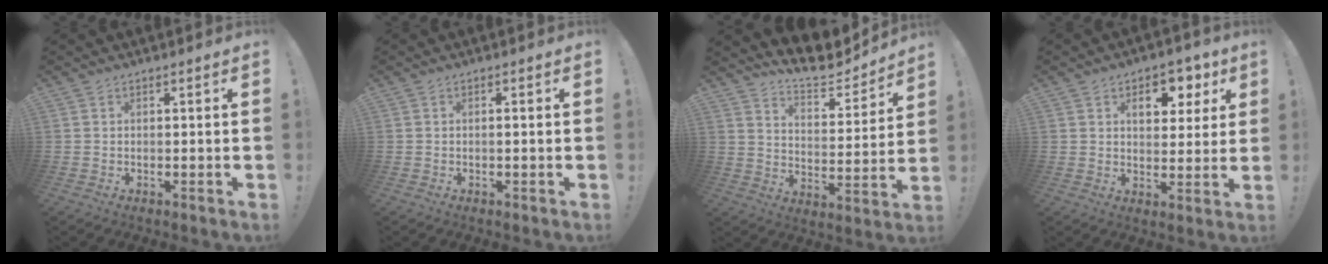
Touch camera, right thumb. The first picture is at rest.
{"total": 0.8, "force": [-0.3, -0.2, 0.8], "torque": [-0.012, -0.002, -0.006]}
{"total": 11.4, "force": [10.4, 3.4, 3.4], "torque": [-0.060, -0.085, 0.184]}
{"total": 8.8, "force": [4.1, 5.8, 5.3], "torque": [-0.052, -0.018, 0.068]}